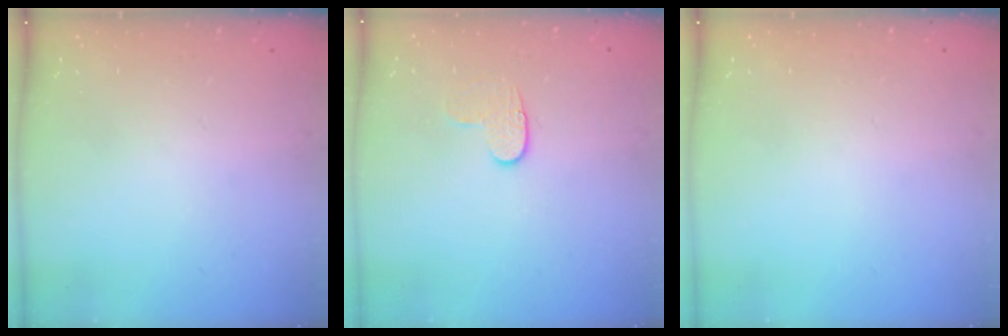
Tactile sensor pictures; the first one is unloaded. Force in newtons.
{"total": 6.8, "press": 6.8, "slide": 0.6}
{"total": 0.0}